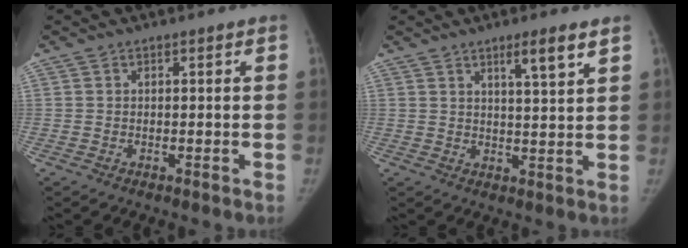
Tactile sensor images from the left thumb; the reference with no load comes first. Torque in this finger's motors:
{"motor_torque": [0.04, 0.14, 0.63, -0.39, 0.12]}